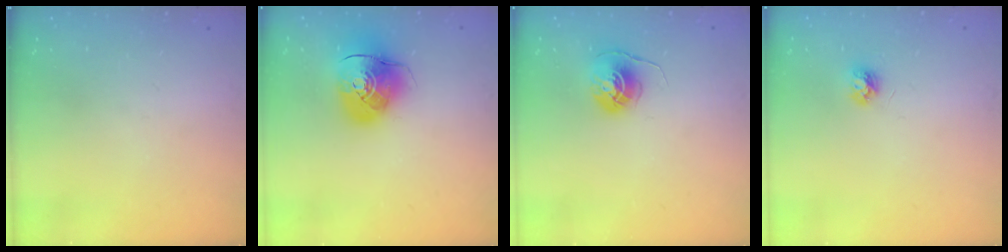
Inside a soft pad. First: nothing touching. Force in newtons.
{"total": 10.9, "press": 10.7, "slide": 1.8}
{"total": 6.0, "press": 6.0, "slide": 0.4}
{"total": 4.2, "press": 4.2, "slide": 0.3}